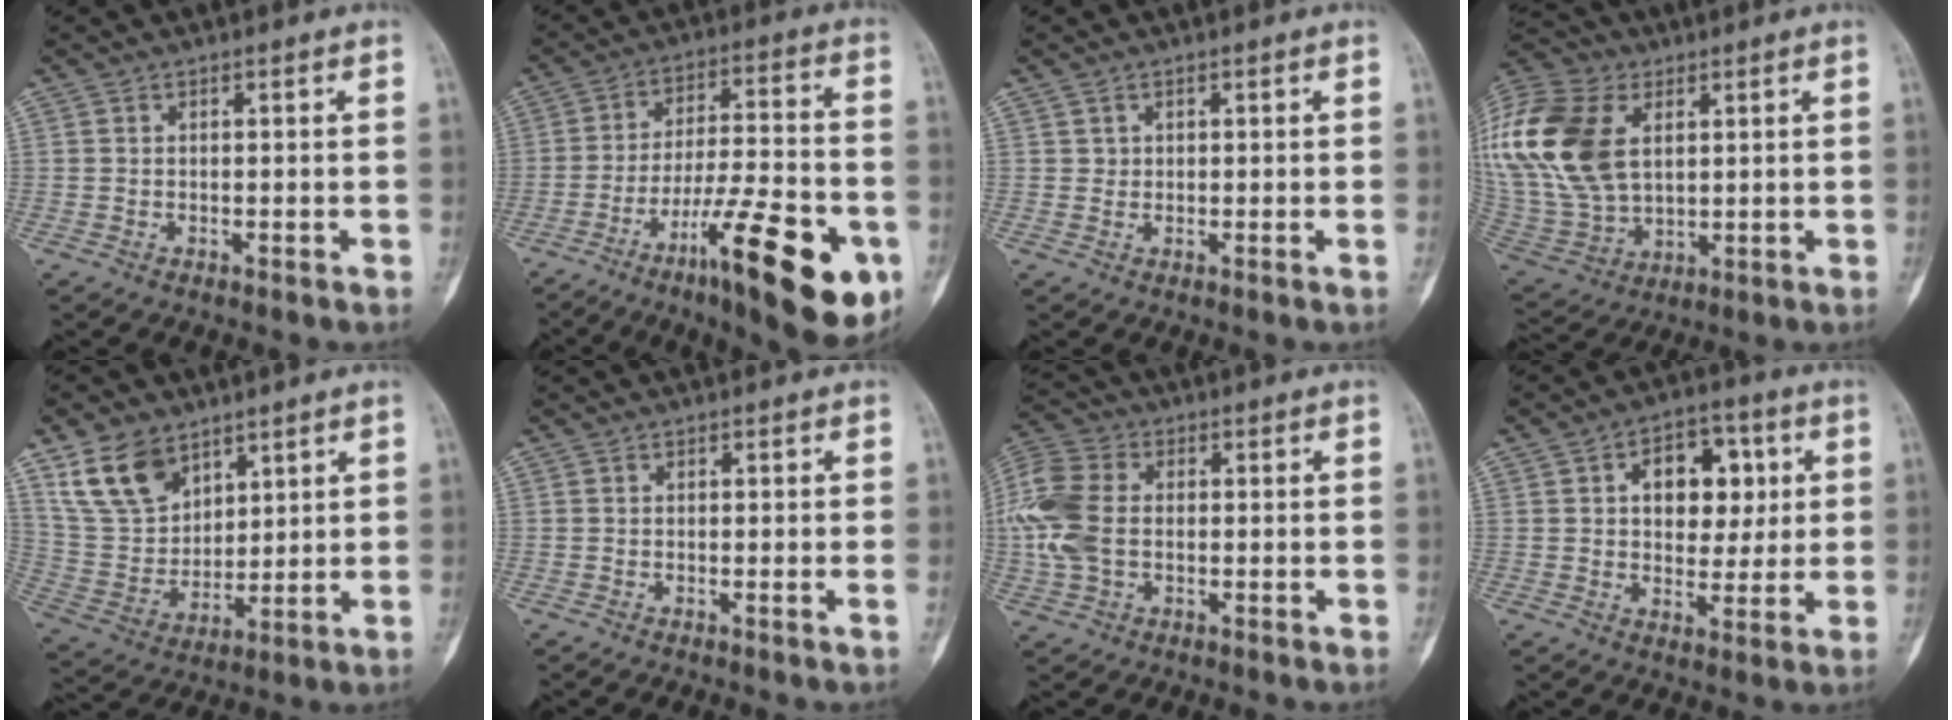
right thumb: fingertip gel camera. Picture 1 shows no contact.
{"total": 22.7, "force": [-9.8, 5.7, 19.6], "torque": [-0.274, 0.038, -0.145]}
{"total": 0.8, "force": [0.4, 0.7, 0.1], "torque": [0.006, -0.001, 0.006]}
{"total": 26.6, "force": [7.2, 17.5, 18.7], "torque": [-0.438, 0.008, 0.145]}
{"total": 12.8, "force": [8.1, 8.0, 5.9], "torque": [-0.094, -0.032, 0.171]}
{"total": 0.7, "force": [-0.1, -0.3, 0.6], "torque": [-0.005, 0.000, -0.005]}
{"total": 12.4, "force": [0.1, 8.5, 9.0], "torque": [-0.211, 0.019, 0.000]}
{"total": 11.9, "force": [2.9, 7.9, 8.4], "torque": [-0.068, 0.003, 0.041]}